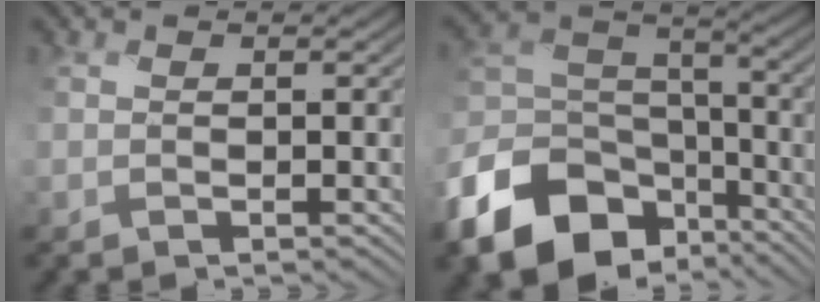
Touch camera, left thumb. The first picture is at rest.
{"total": 16.0, "force": [-8.7, 10.6, 8.3], "torque": [-0.223, -0.041, -0.160]}